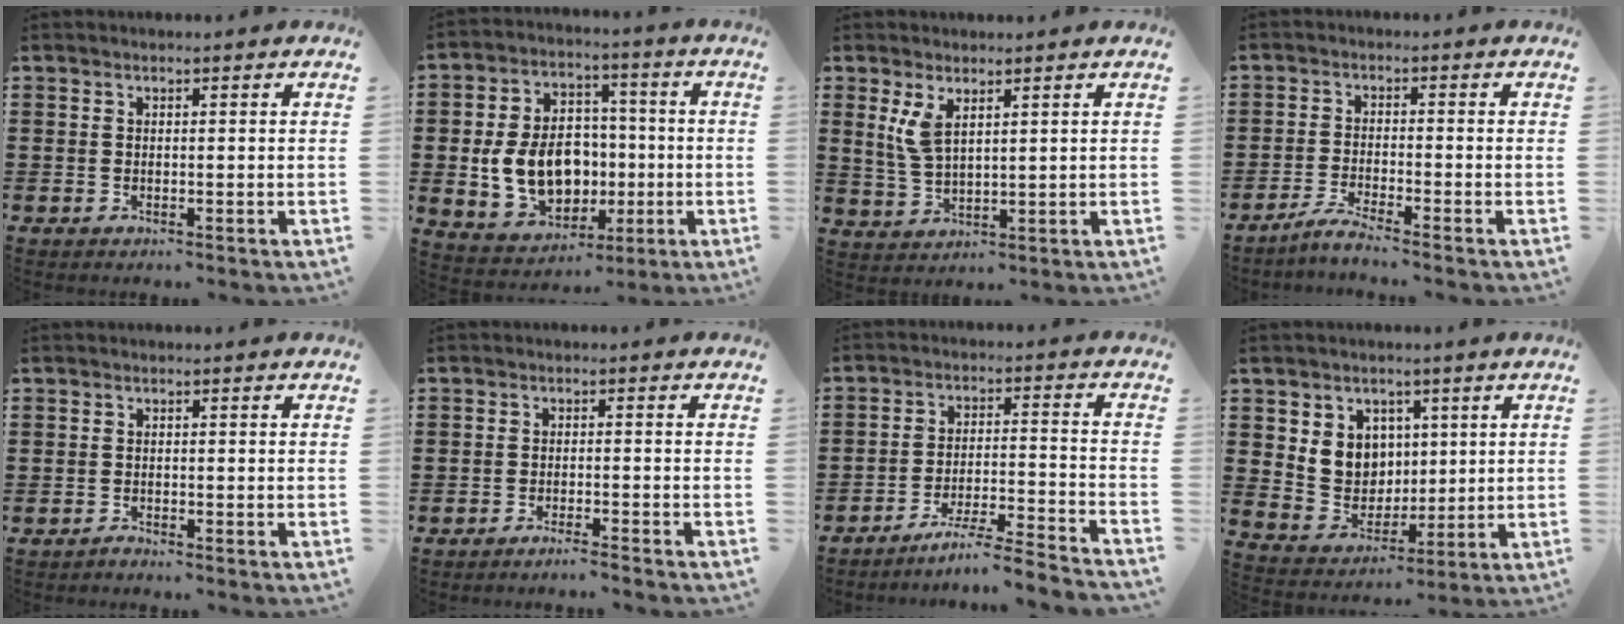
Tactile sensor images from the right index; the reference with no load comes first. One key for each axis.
{"total": 11.6, "fx": -1.2, "fy": 8.8, "fz": 7.4, "tx": -0.153, "ty": 0.011, "tz": -0.021}
{"total": 4.7, "fx": 2.3, "fy": 2.0, "fz": 3.6, "tx": -0.086, "ty": 0.001, "tz": 0.039}
{"total": 3.0, "fx": -2.8, "fy": -0.5, "fz": 1.1, "tx": -0.027, "ty": -0.003, "tz": -0.056}
{"total": 0.9, "fx": -0.9, "fy": -0.1, "fz": -0.1, "tx": 0.000, "ty": 0.000, "tz": -0.020}
{"total": 2.2, "fx": -2.0, "fy": -0.5, "fz": 0.5, "tx": -0.007, "ty": -0.001, "tz": -0.040}
{"total": 6.4, "fx": -5.8, "fy": -0.6, "fz": 2.5, "tx": -0.053, "ty": -0.015, "tz": -0.117}
{"total": 6.9, "fx": 2.4, "fy": 6.3, "fz": 1.4, "tx": -0.045, "ty": -0.002, "tz": 0.044}